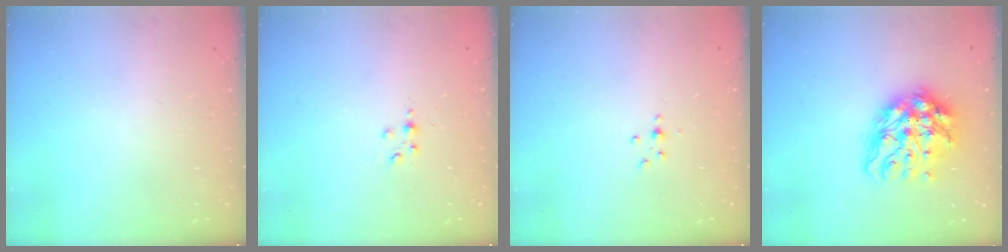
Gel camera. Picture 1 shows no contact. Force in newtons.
{"total": 2.9, "press": 2.9, "slide": 0.4}
{"total": 4.3, "press": 4.0, "slide": 1.7}
{"total": 15.3, "press": 15.2, "slide": 2.0}